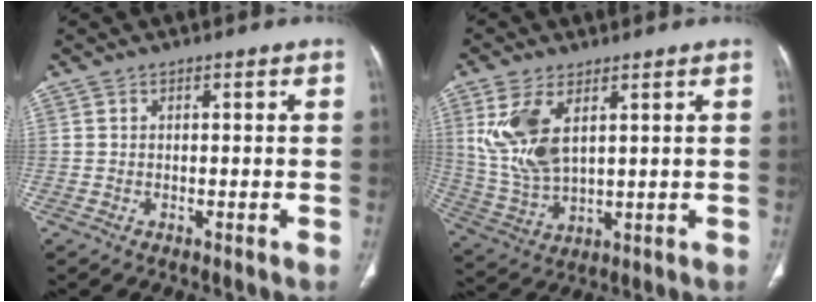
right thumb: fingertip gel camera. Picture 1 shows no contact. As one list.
[{"total": 11.1, "force": [4.0, 5.4, 8.8], "torque": [-0.190, -0.014, 0.094]}]